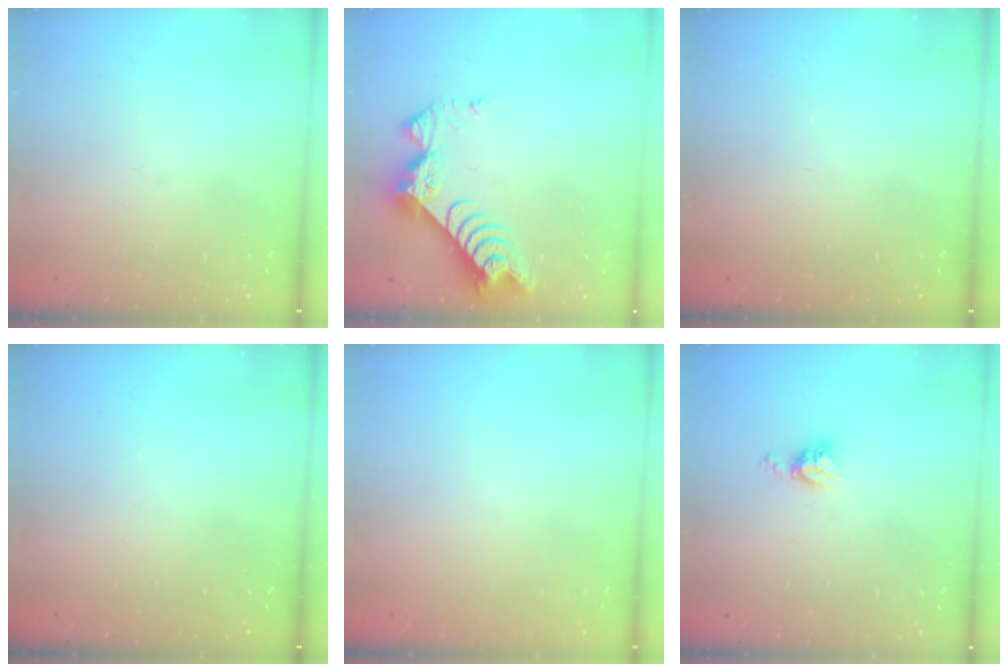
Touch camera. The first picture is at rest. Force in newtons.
{"total": 10.7, "press": 10.7, "slide": 0.9}
{"total": 0.0}
{"total": 0.0}
{"total": 0.0}
{"total": 4.7, "press": 4.7, "slide": 0.5}